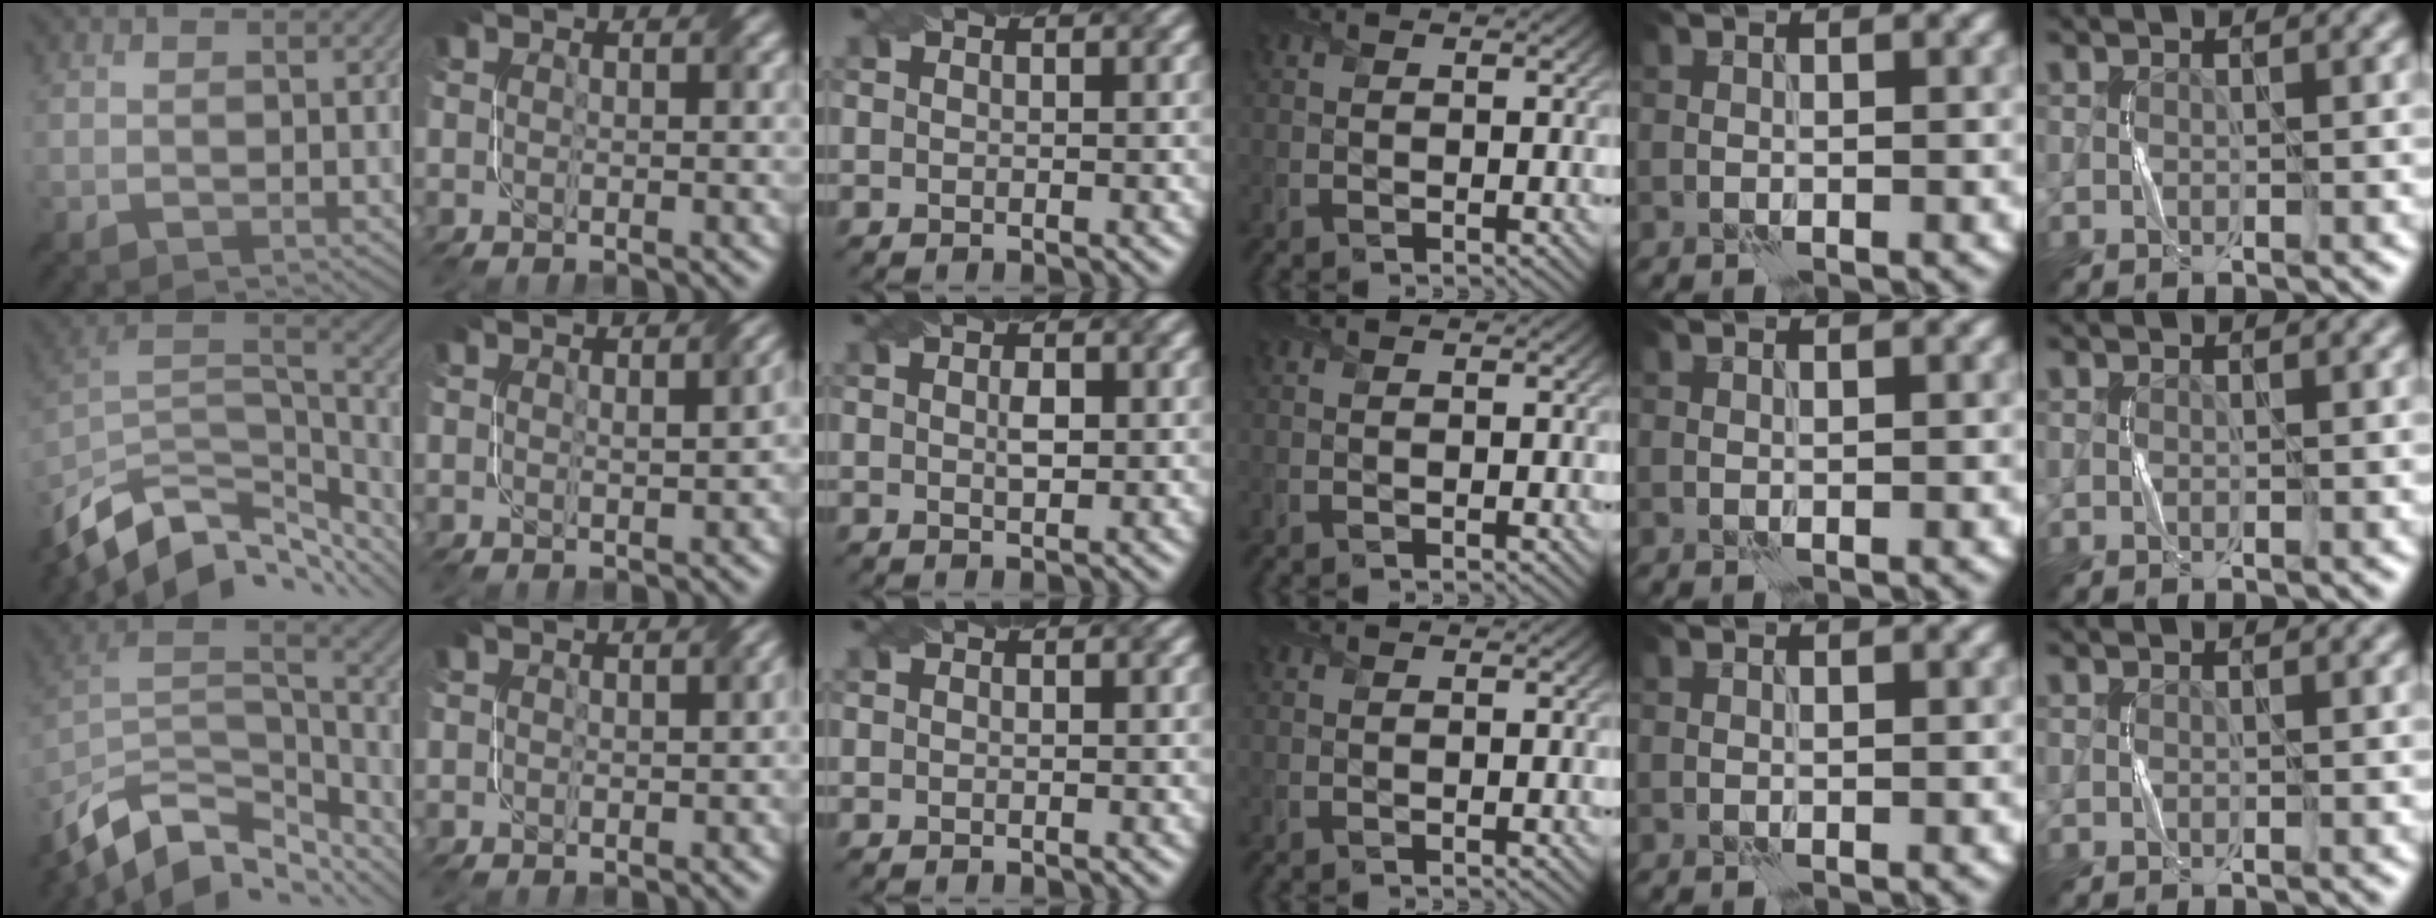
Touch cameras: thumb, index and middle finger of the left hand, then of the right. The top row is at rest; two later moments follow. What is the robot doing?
{"motion": "twist", "object": "screw"}